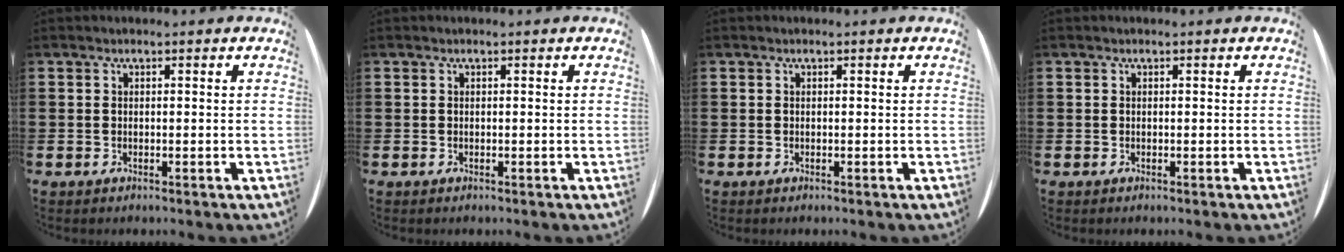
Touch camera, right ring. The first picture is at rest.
{"total": 0.0}
{"total": 0.0}
{"total": 0.0}